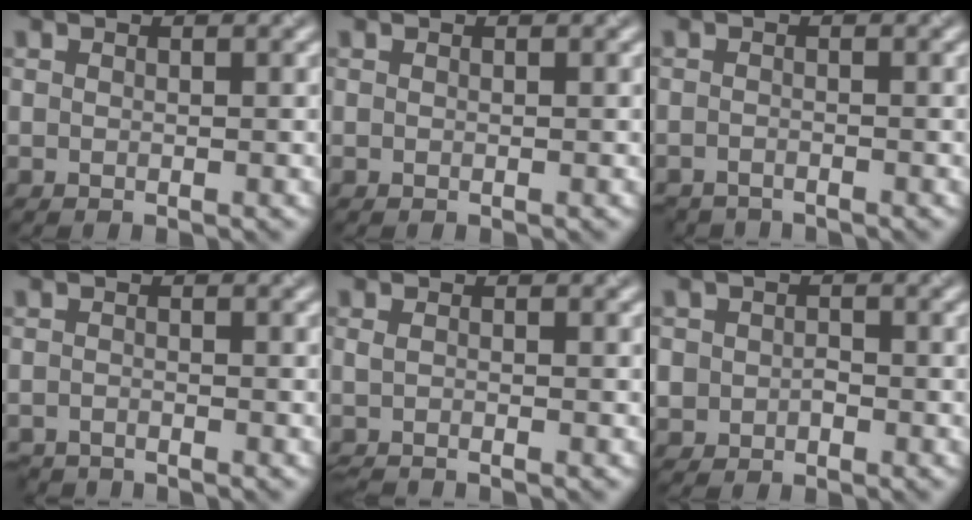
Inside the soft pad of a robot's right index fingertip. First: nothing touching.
{"total": 0.0}
{"total": 2.4, "force": [-2.4, 0.1, 0.1], "torque": [-0.008, -0.010, -0.044]}
{"total": 2.6, "force": [-2.6, 0.1, 0.3], "torque": [-0.013, -0.010, -0.052]}
{"total": 1.5, "force": [-1.2, 0.2, 0.8], "torque": [-0.014, -0.010, -0.031]}
{"total": 2.5, "force": [-0.3, 2.4, 0.5], "torque": [0.012, 0.015, -0.026]}